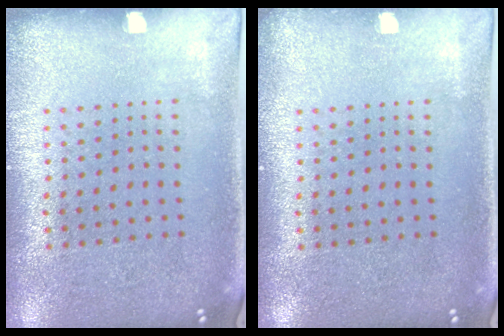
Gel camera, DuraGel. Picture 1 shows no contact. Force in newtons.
{"total": 0.5, "press": 0.5, "slide": 0.1}